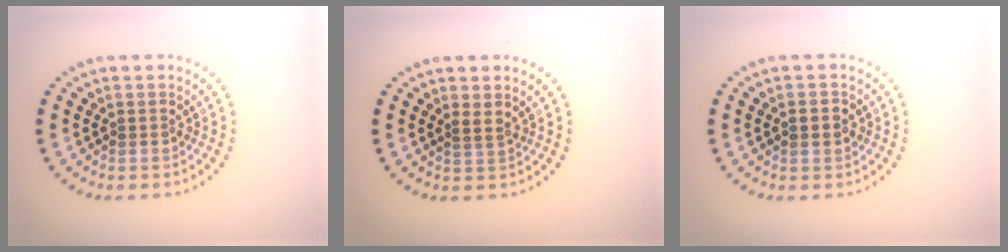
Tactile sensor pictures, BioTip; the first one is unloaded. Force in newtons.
{"total": 1.0, "press": 0.6, "slide": 0.8}
{"total": 2.2, "press": 2.2, "slide": 0.1}